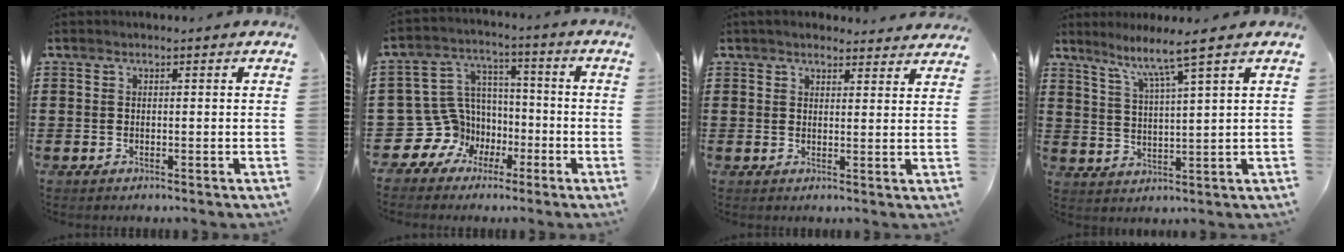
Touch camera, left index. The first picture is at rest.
{"total": 10.7, "force": [-4.4, 9.4, 2.6], "torque": [-0.113, 0.004, -0.079]}
{"total": 3.0, "force": [2.8, 0.7, 0.6], "torque": [-0.019, -0.003, 0.053]}
{"total": 5.2, "force": [3.8, -0.9, 3.4], "torque": [-0.083, -0.025, 0.059]}